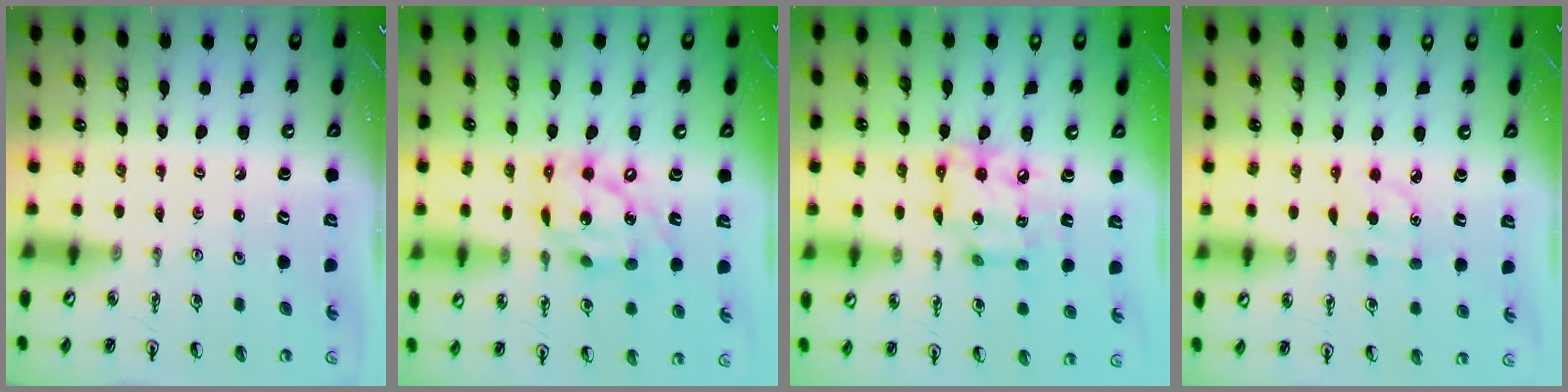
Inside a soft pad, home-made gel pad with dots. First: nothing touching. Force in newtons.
{"total": 14.7, "press": 14.7, "slide": 1.2}
{"total": 12.4, "press": 12.3, "slide": 1.0}
{"total": 3.5, "press": 3.5, "slide": 0.5}